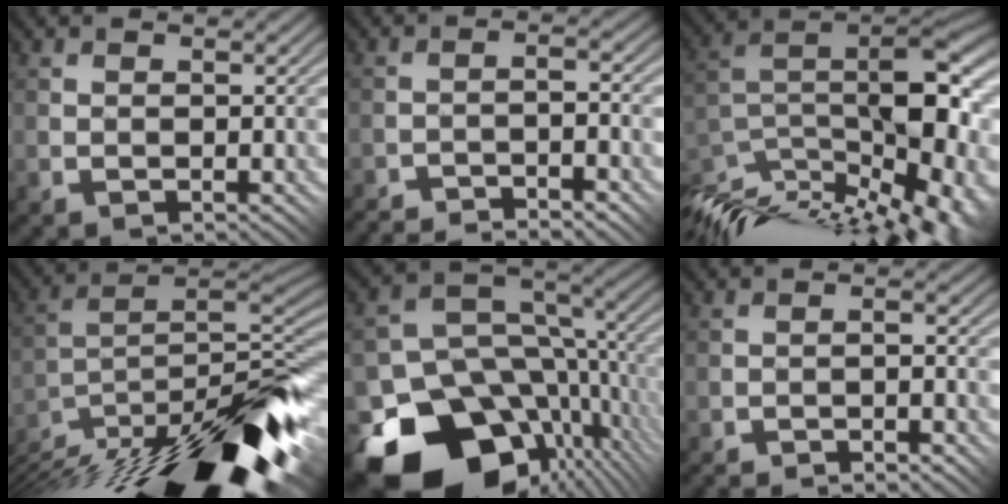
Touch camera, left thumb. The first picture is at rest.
{"total": 5.1, "force": [-4.8, 0.0, 1.6], "torque": [-0.024, 0.010, -0.088]}
{"total": 15.3, "force": [-7.8, 6.4, 11.5], "torque": [-0.194, -0.002, -0.128]}
{"total": 16.7, "force": [-11.6, 4.4, 11.2], "torque": [-0.192, -0.001, -0.193]}
{"total": 16.2, "force": [-7.1, 11.3, 9.2], "torque": [-0.192, -0.042, -0.095]}
{"total": 3.6, "force": [-3.5, 0.2, 1.1], "torque": [-0.015, 0.010, -0.061]}